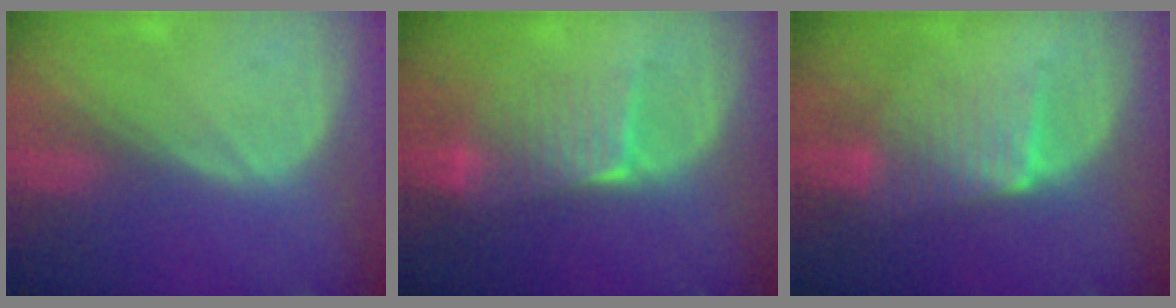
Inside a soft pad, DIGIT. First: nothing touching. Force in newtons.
{"total": 6.5, "press": 6.1, "slide": 2.4}
{"total": 6.0, "press": 5.8, "slide": 1.7}